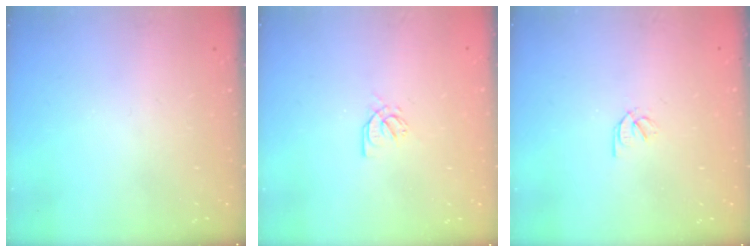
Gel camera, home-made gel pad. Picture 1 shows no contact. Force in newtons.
{"total": 3.5, "press": 3.5, "slide": 0.2}
{"total": 2.0, "press": 2.0, "slide": 0.3}